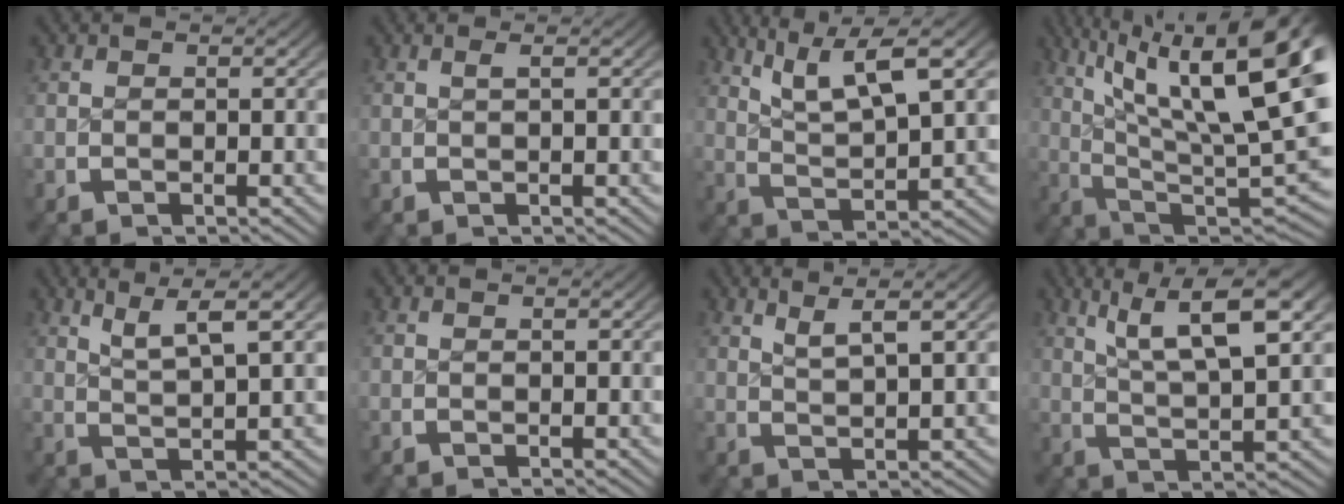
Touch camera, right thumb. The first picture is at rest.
{"total": 0.7, "force": [0.1, -0.1, 0.7], "torque": [-0.012, 0.000, 0.007]}
{"total": 8.0, "force": [2.9, 4.0, 6.3], "torque": [-0.104, -0.003, 0.048]}
{"total": 16.6, "force": [2.4, 9.0, 13.8], "torque": [-0.219, -0.049, 0.062]}
{"total": 6.0, "force": [3.5, 1.7, 4.6], "torque": [-0.058, 0.013, 0.058]}
{"total": 0.0}
{"total": 4.5, "force": [3.1, 0.7, 3.2], "torque": [-0.038, 0.011, 0.056]}
{"total": 7.4, "force": [2.7, 3.0, 6.1], "torque": [-0.098, -0.003, 0.048]}